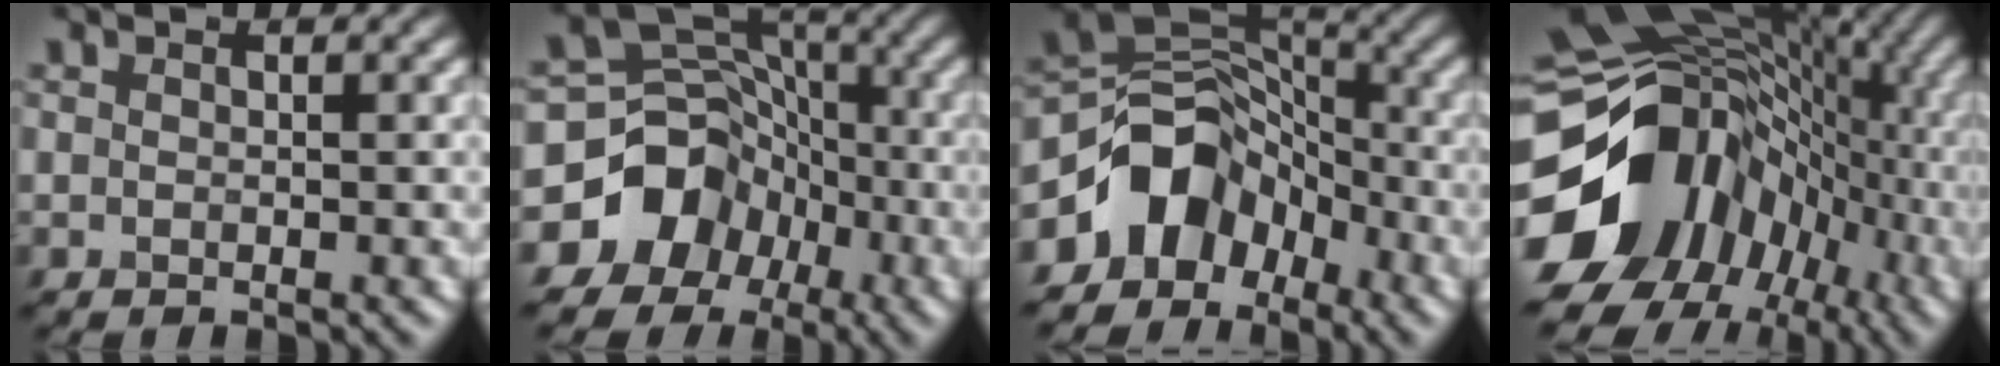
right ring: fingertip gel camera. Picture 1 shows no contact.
{"total": 10.0, "force": [-4.6, 8.5, 2.4], "torque": [-0.035, 0.002, -0.098]}
{"total": 7.5, "force": [-3.9, 5.5, 3.2], "torque": [-0.035, 0.008, -0.083]}
{"total": 17.3, "force": [-2.6, 14.3, 9.4], "torque": [-0.177, -0.002, -0.044]}